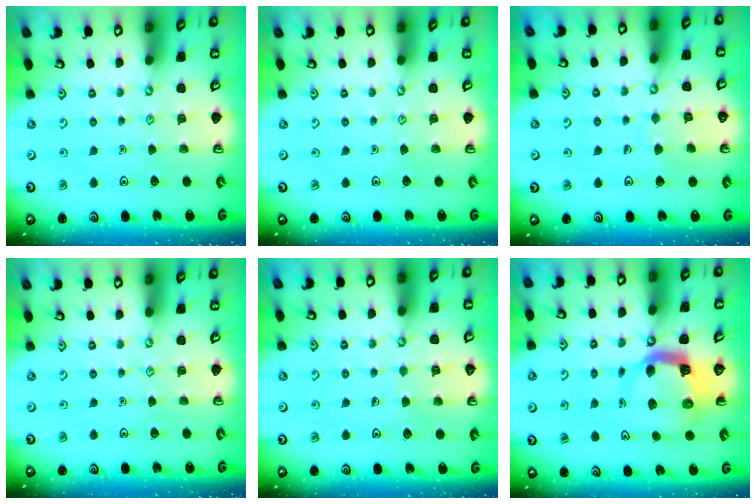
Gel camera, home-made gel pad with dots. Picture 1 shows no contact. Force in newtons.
{"total": 0.0}
{"total": 5.8, "press": 5.8, "slide": 0.4}
{"total": 0.0}
{"total": 4.0, "press": 4.0, "slide": 0.3}
{"total": 7.8, "press": 7.7, "slide": 1.1}